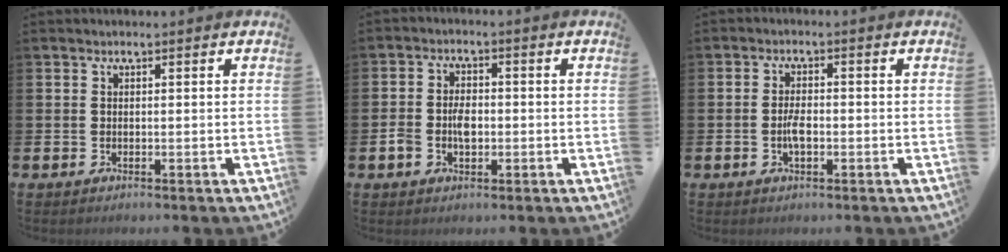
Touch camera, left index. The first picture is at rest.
{"total": 3.8, "force": [-0.7, 2.6, 2.7], "torque": [-0.037, 0.001, -0.016]}
{"total": 2.7, "force": [-0.5, 1.1, 2.4], "torque": [-0.039, 0.000, -0.010]}